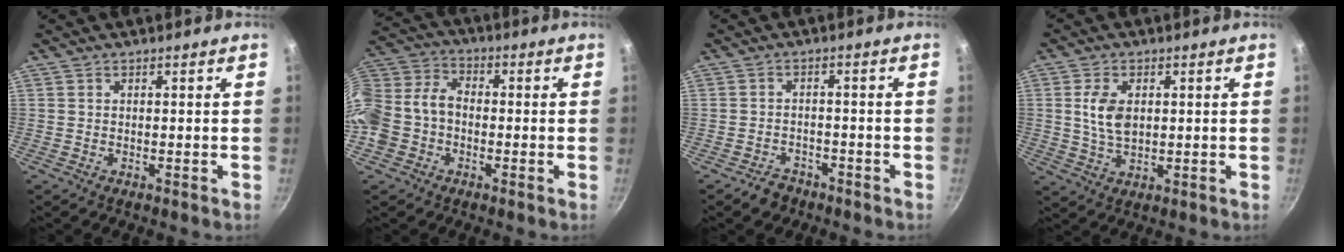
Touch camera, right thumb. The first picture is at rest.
{"total": 13.8, "force": [-3.3, 10.6, 8.2], "torque": [-0.163, 0.050, -0.078]}
{"total": 3.7, "force": [-2.7, 2.4, 0.7], "torque": [0.001, 0.030, -0.036]}
{"total": 6.6, "force": [1.1, 4.1, 5.1], "torque": [-0.092, -0.005, 0.023]}